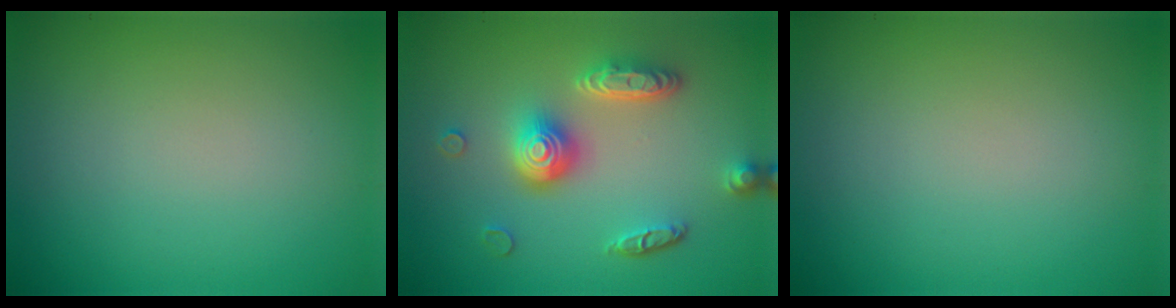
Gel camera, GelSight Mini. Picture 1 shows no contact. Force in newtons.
{"total": 4.7, "press": 3.6, "slide": 3.1}
{"total": 0.0}